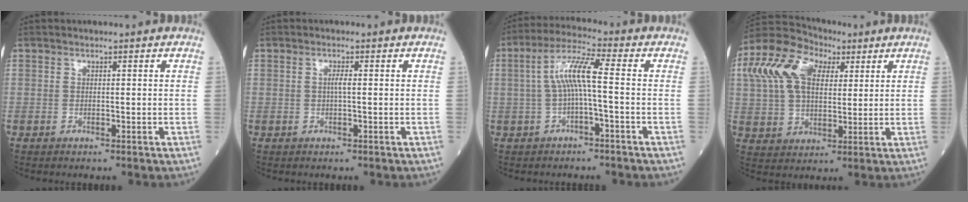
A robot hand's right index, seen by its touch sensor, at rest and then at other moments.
{"total": 1.2, "force": [0.0, 0.0, 1.2], "torque": [-0.026, 0.000, 0.000]}
{"total": 7.0, "force": [-0.1, 0.5, 7.0], "torque": [-0.139, 0.024, -0.004]}
{"total": 13.6, "force": [5.1, 8.0, 9.8], "torque": [-0.218, 0.046, 0.092]}